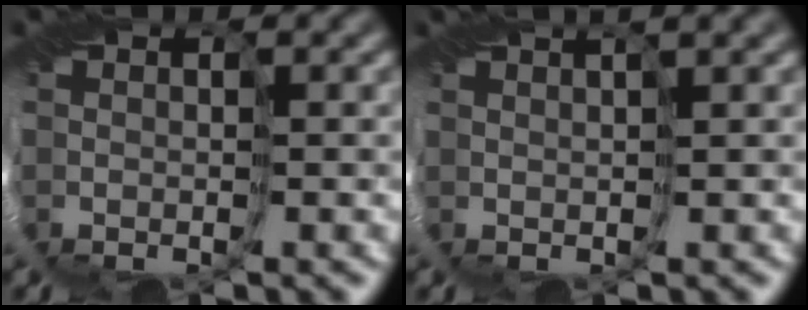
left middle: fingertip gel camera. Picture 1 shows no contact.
{"total": 2.7, "force": [1.9, 0.1, 2.0], "torque": [-0.036, 0.008, 0.026]}